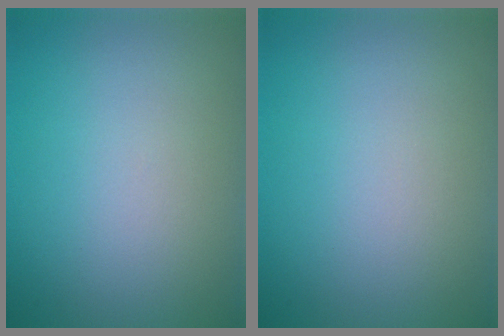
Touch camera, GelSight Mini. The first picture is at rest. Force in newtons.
{"total": 0.0}